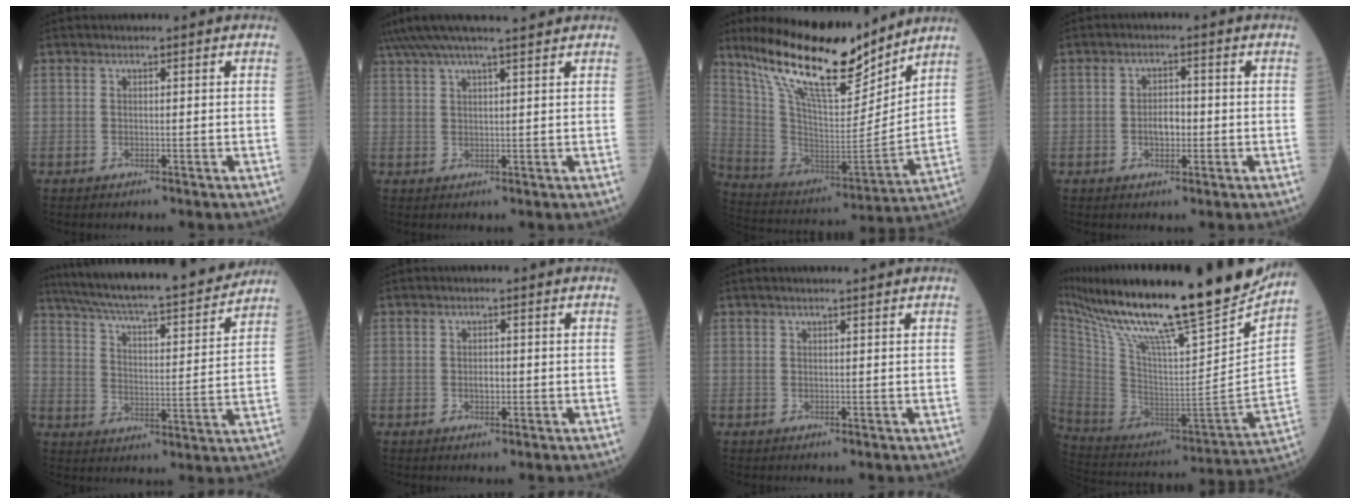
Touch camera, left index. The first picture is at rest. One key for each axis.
{"total": 10.4, "fx": 9.0, "fy": -0.1, "fz": 5.2, "tx": -0.094, "ty": 0.028, "tz": 0.134}
{"total": 20.9, "fx": 16.2, "fy": 4.3, "fz": 12.4, "tx": -0.223, "ty": -0.009, "tz": 0.293}
{"total": 3.1, "fx": -0.6, "fy": 1.7, "fz": 2.5, "tx": -0.046, "ty": 0.004, "tz": -0.011}
{"total": 22.4, "fx": 19.9, "fy": 1.9, "fz": 10.2, "tx": -0.174, "ty": -0.007, "tz": 0.287}
{"total": 1.5, "fx": -0.2, "fy": 0.7, "fz": 1.2, "tx": -0.023, "ty": -0.001, "tz": -0.003}
{"total": 1.9, "fx": 1.6, "fy": -0.2, "fz": 1.1, "tx": -0.013, "ty": 0.010, "tz": 0.025}
{"total": 30.9, "fx": 25.1, "fy": 2.1, "fz": 17.9, "tx": -0.327, "ty": -0.055, "tz": 0.397}